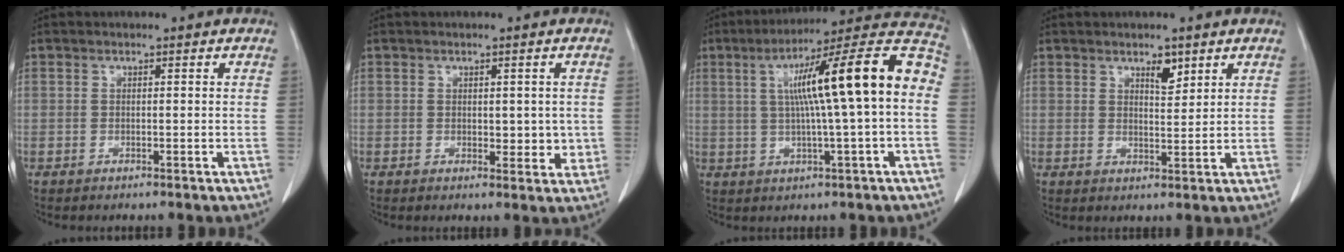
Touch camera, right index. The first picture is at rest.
{"total": 3.7, "force": [0.2, 2.2, 2.9], "torque": [-0.025, -0.004, 0.008]}
{"total": 17.7, "force": [1.8, 0.7, 17.6], "torque": [-0.260, 0.039, 0.022]}
{"total": 3.2, "force": [2.2, 1.1, 2.0], "torque": [-0.031, -0.005, 0.038]}